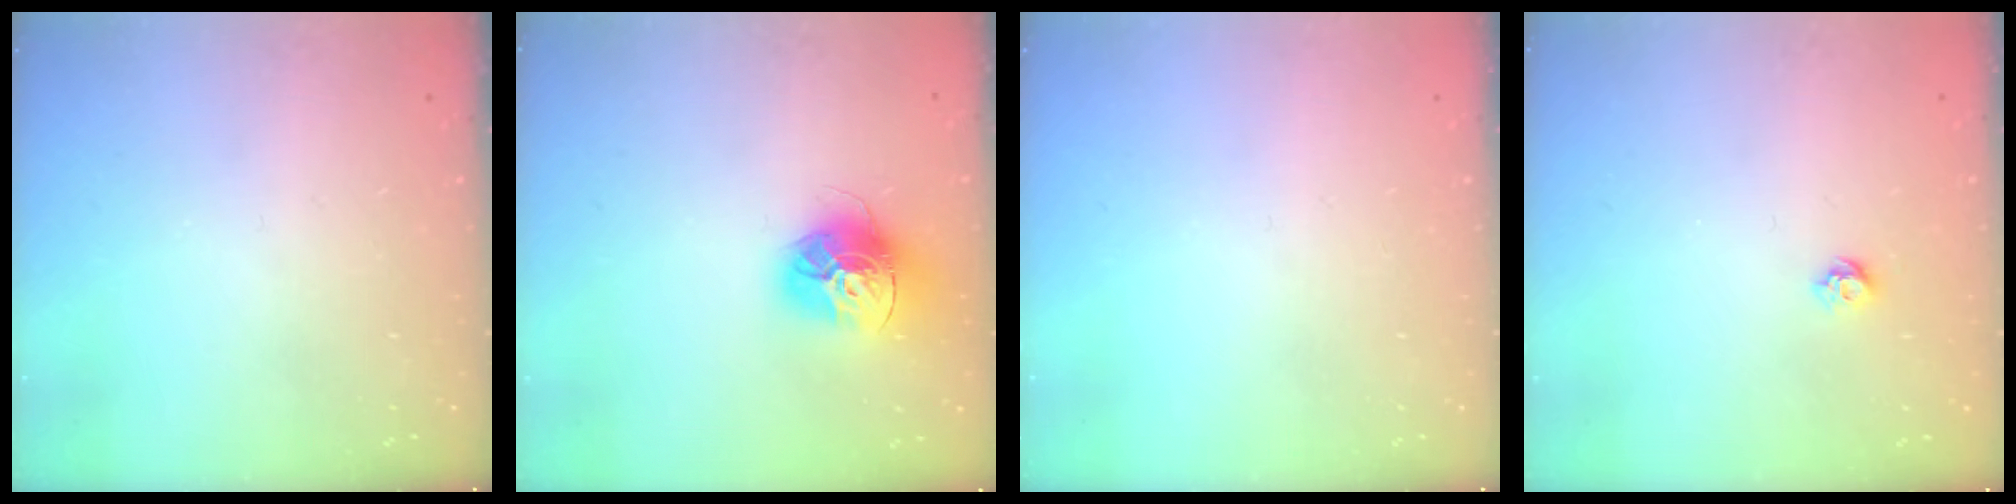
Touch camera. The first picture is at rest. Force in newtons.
{"total": 14.7, "press": 14.6, "slide": 1.4}
{"total": 0.0}
{"total": 5.3, "press": 5.3, "slide": 0.8}